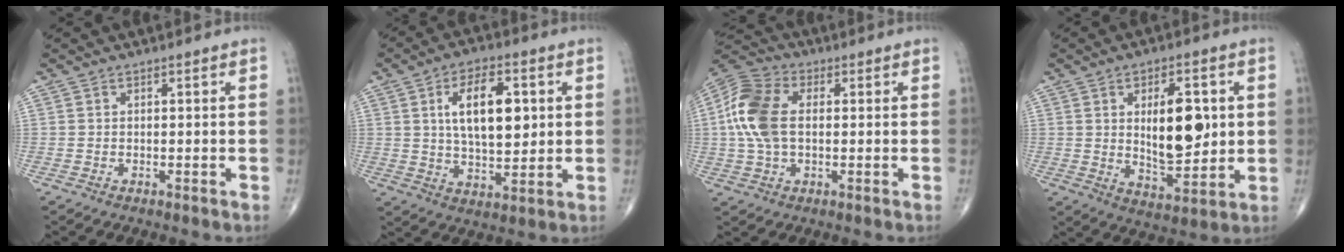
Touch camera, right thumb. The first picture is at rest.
{"total": 13.1, "force": [2.9, 6.6, 11.0], "torque": [-0.163, -0.008, 0.051]}
{"total": 12.5, "force": [1.0, 7.7, 9.7], "torque": [-0.210, 0.024, 0.013]}
{"total": 13.0, "force": [1.9, 6.2, 11.2], "torque": [-0.146, -0.018, 0.040]}